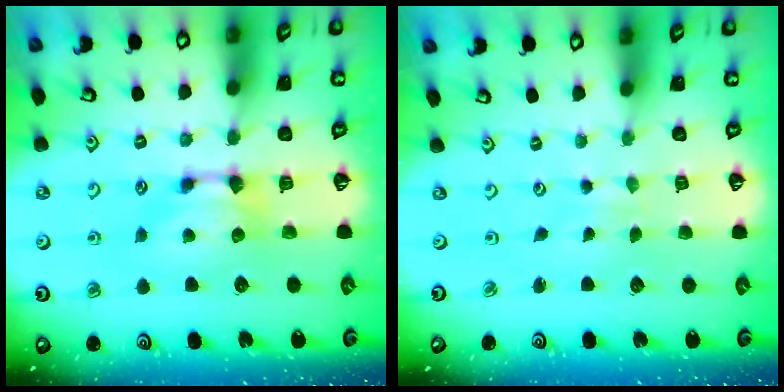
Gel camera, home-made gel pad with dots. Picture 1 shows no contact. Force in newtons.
{"total": 5.7, "press": 5.7, "slide": 0.2}